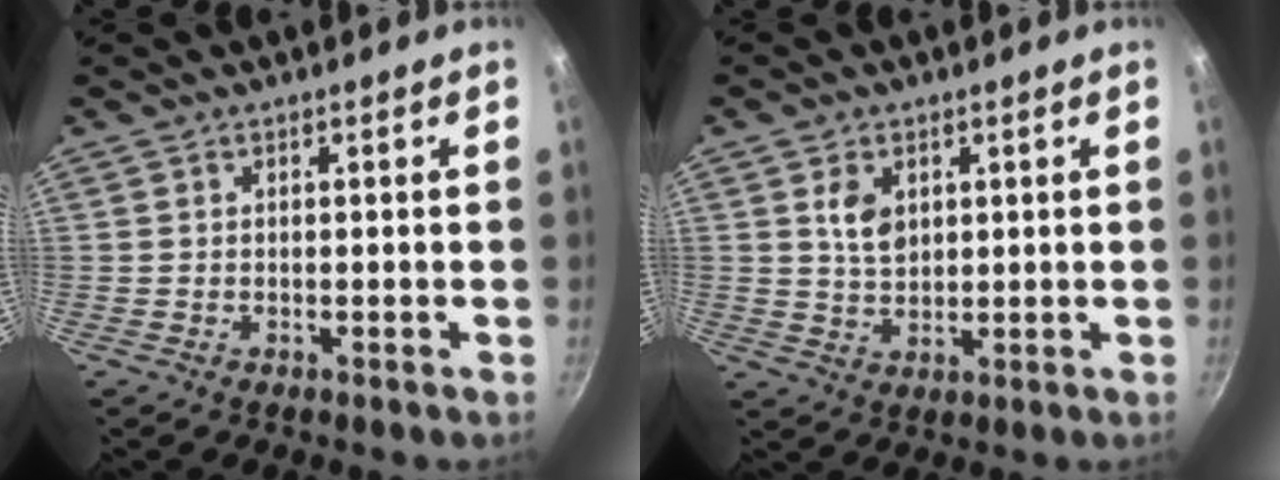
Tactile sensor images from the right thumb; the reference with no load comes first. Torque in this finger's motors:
{"motor_torque": [0.86, 0.83, 0.28, 0.11, 0.00]}